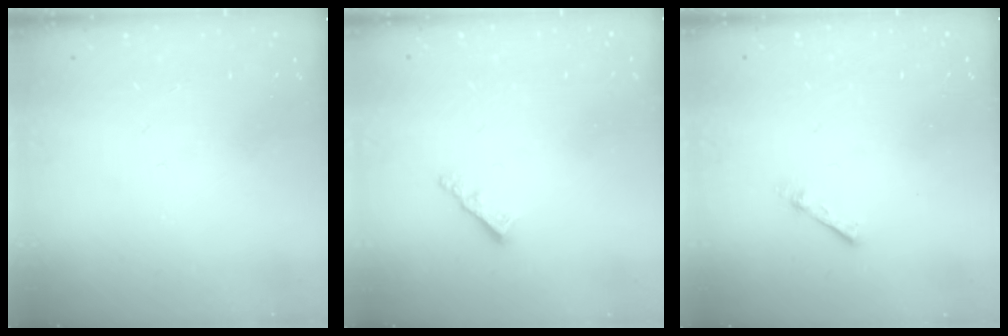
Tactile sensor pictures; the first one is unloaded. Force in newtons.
{"total": 2.3, "press": 2.3, "slide": 0.1}
{"total": 1.9, "press": 1.9, "slide": 0.3}